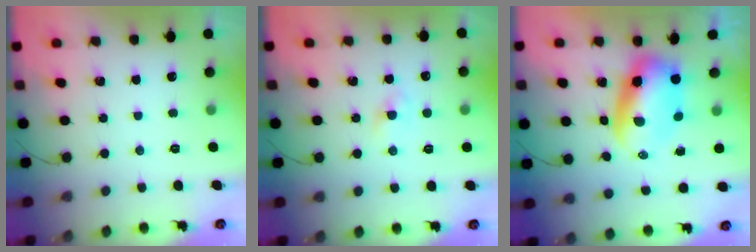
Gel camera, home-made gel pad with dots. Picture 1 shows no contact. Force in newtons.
{"total": 1.2, "press": 1.0, "slide": 0.5}
{"total": 7.6, "press": 7.3, "slide": 2.0}